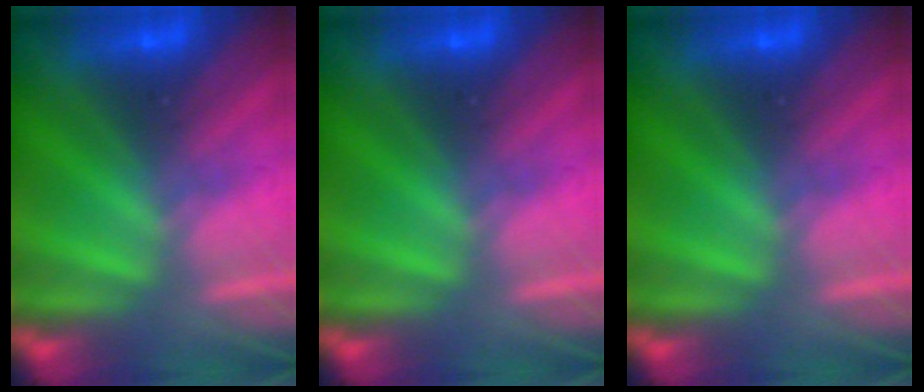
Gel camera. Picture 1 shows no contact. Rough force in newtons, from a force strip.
{"total": 0.0}
{"total": 0.0}